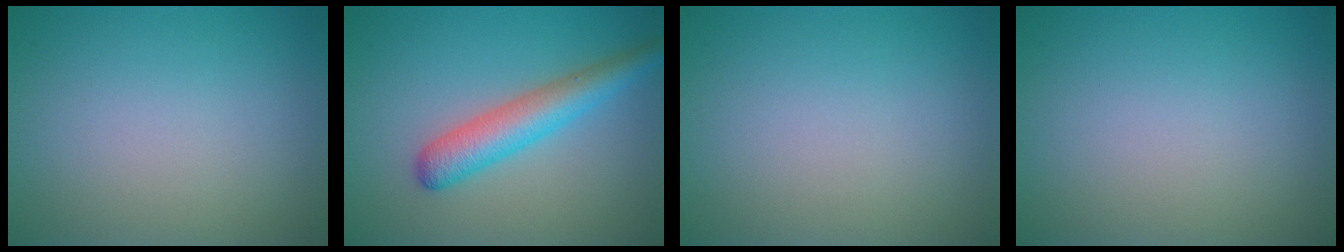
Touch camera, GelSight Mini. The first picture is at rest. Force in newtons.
{"total": 4.4, "press": 4.4, "slide": 0.1}
{"total": 0.0}
{"total": 0.0}